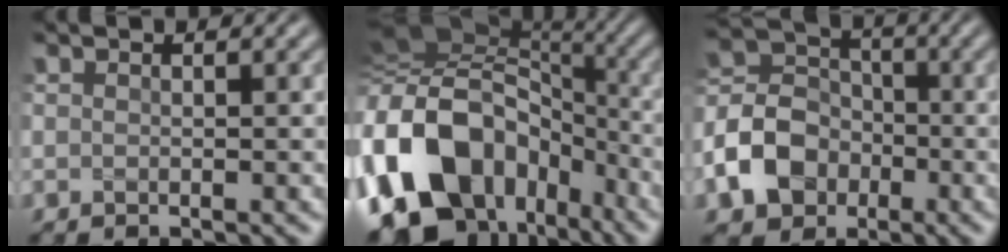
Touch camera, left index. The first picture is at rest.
{"total": 17.4, "force": [-6.3, 13.2, 9.4], "torque": [-0.213, 0.008, -0.118]}
{"total": 6.6, "force": [-2.7, 5.1, 3.2], "torque": [-0.070, 0.006, -0.064]}